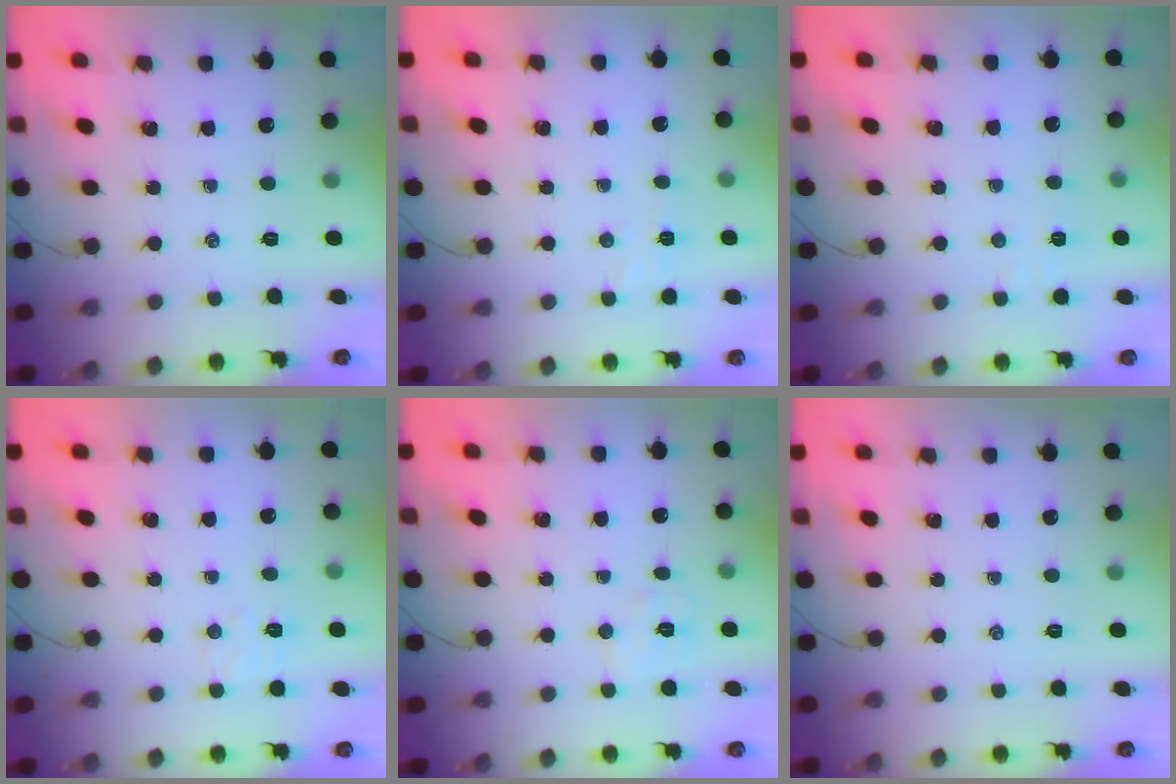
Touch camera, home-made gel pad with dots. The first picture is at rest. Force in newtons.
{"total": 2.9, "press": 2.9, "slide": 0.7}
{"total": 3.1, "press": 2.9, "slide": 0.9}
{"total": 5.2, "press": 5.0, "slide": 1.2}
{"total": 6.3, "press": 6.1, "slide": 1.3}
{"total": 0.0}